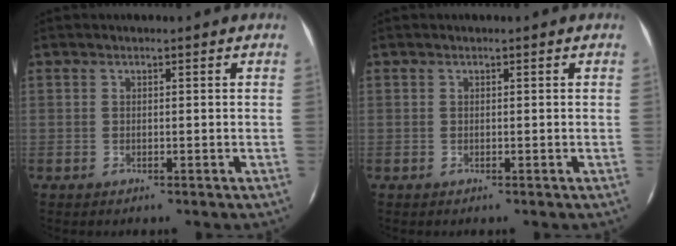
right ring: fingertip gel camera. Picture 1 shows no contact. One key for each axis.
{"total": 0.0}